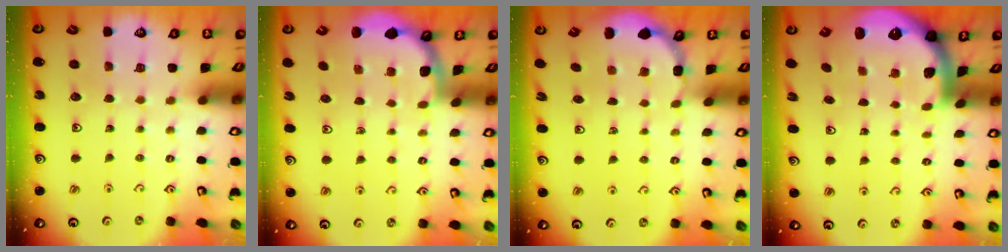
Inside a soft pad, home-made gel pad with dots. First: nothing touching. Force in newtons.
{"total": 1.9, "press": 1.9, "slide": 0.0}
{"total": 1.8, "press": 1.7, "slide": 0.7}
{"total": 2.8, "press": 2.7, "slide": 0.6}